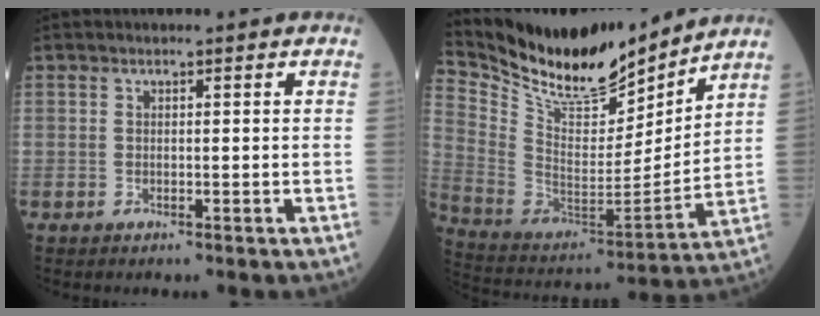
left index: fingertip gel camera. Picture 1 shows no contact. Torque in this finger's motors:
{"motor_torque": [0.95, -1.19, 0.21, 0.08]}